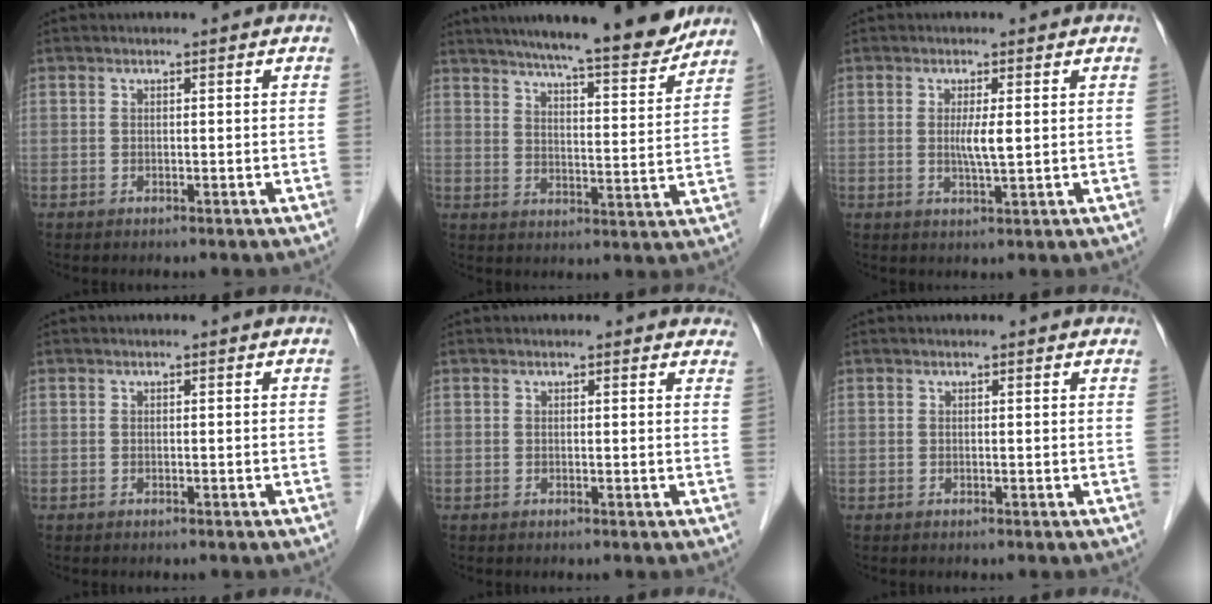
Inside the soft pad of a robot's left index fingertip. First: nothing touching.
{"total": 17.6, "force": [15.4, 1.5, 8.3], "torque": [-0.120, -0.005, 0.210]}
{"total": 3.0, "force": [0.3, 0.0, 3.0], "torque": [-0.060, -0.005, 0.006]}
{"total": 0.0}
{"total": 5.1, "force": [4.7, 1.5, 1.5], "torque": [-0.002, 0.003, 0.034]}
{"total": 1.6, "force": [1.4, 0.4, 0.6], "torque": [-0.014, 0.011, 0.012]}